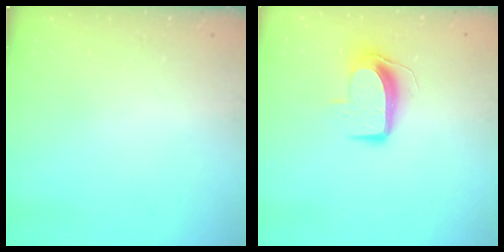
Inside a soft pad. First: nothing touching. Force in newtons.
{"total": 9.2, "press": 9.2, "slide": 0.2}